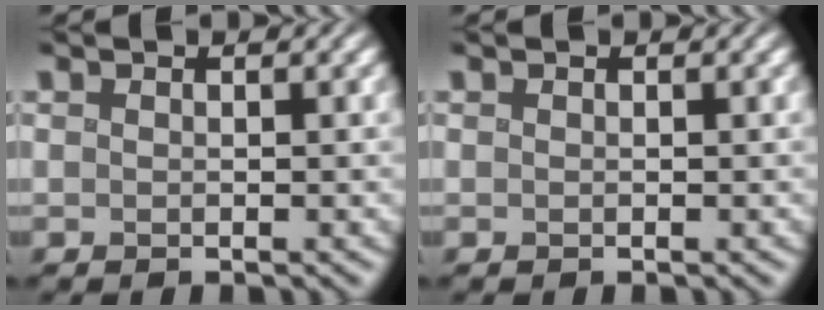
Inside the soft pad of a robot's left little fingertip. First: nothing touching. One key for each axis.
{"total": 0.0}